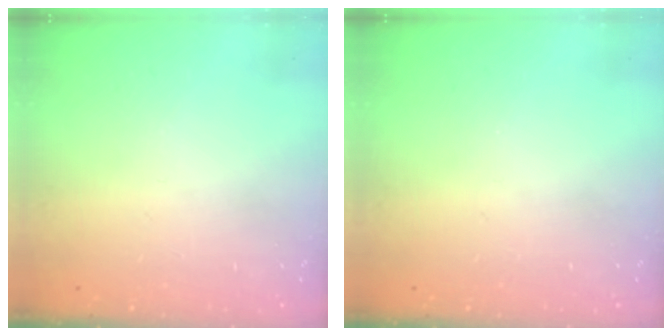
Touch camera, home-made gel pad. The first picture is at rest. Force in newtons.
{"total": 0.0}